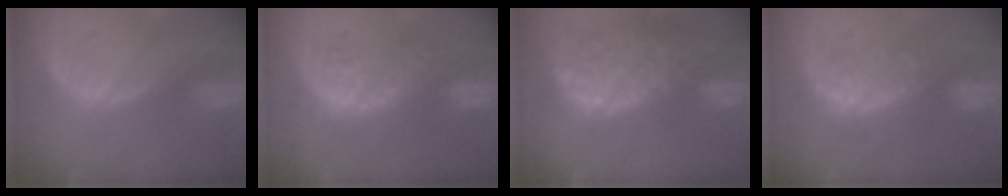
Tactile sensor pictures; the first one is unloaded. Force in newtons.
{"total": 9.2, "press": 8.6, "slide": 3.1}
{"total": 13.8, "press": 11.6, "slide": 7.5}
{"total": 8.1, "press": 7.5, "slide": 3.0}